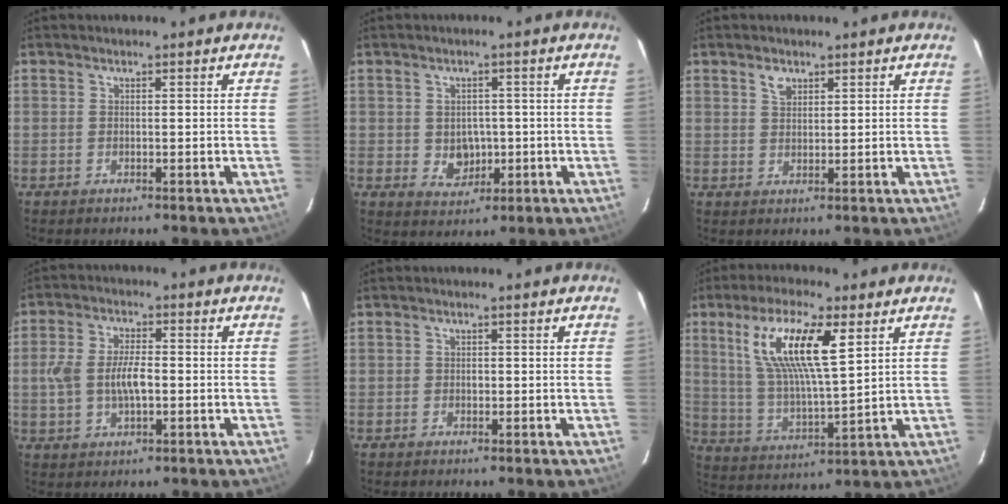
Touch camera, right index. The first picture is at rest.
{"total": 4.9, "force": [-0.5, 4.2, 2.4], "torque": [-0.045, 0.004, 0.005]}
{"total": 2.5, "force": [1.6, 1.5, 1.1], "torque": [-0.017, 0.007, 0.030]}
{"total": 7.7, "force": [-0.8, 4.1, 6.5], "torque": [-0.136, 0.008, -0.012]}
{"total": 0.8, "force": [-0.2, 0.7, 0.3], "torque": [-0.004, 0.001, -0.003]}
{"total": 15.3, "force": [6.7, 4.0, 13.2], "torque": [-0.249, 0.007, 0.132]}